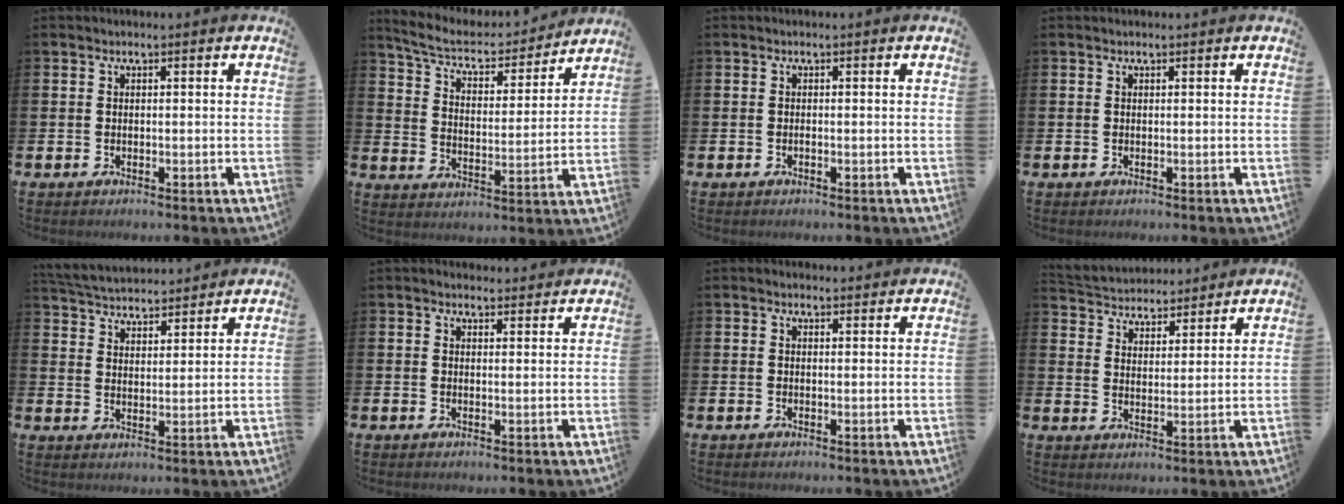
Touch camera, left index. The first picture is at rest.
{"total": 7.5, "force": [6.9, 1.6, 2.3], "torque": [-0.082, -0.051, 0.118]}
{"total": 0.0}
{"total": 0.0}
{"total": 4.8, "force": [4.8, 0.8, 0.1], "torque": [-0.027, -0.024, 0.087]}
{"total": 1.9, "force": [1.8, 0.5, 0.0], "torque": [0.006, -0.007, 0.032]}
{"total": 1.0, "force": [0.9, 0.4, 0.2], "torque": [0.005, 0.003, 0.015]}
{"total": 4.5, "force": [4.3, 1.2, -0.5], "torque": [-0.018, -0.027, 0.077]}